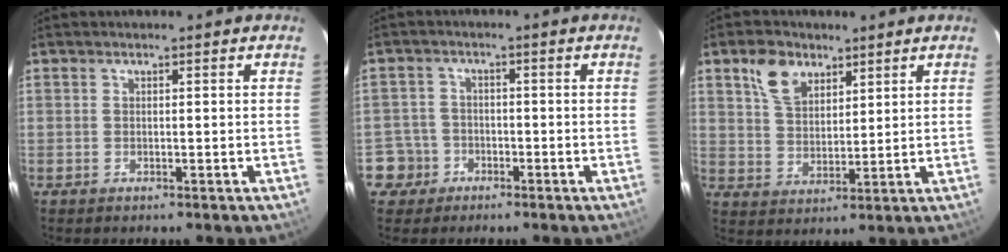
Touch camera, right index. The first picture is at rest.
{"total": 4.9, "force": [-2.3, 4.3, -0.2], "torque": [-0.001, 0.023, -0.044]}
{"total": 7.9, "force": [4.6, 4.9, 4.2], "torque": [-0.081, 0.016, 0.088]}